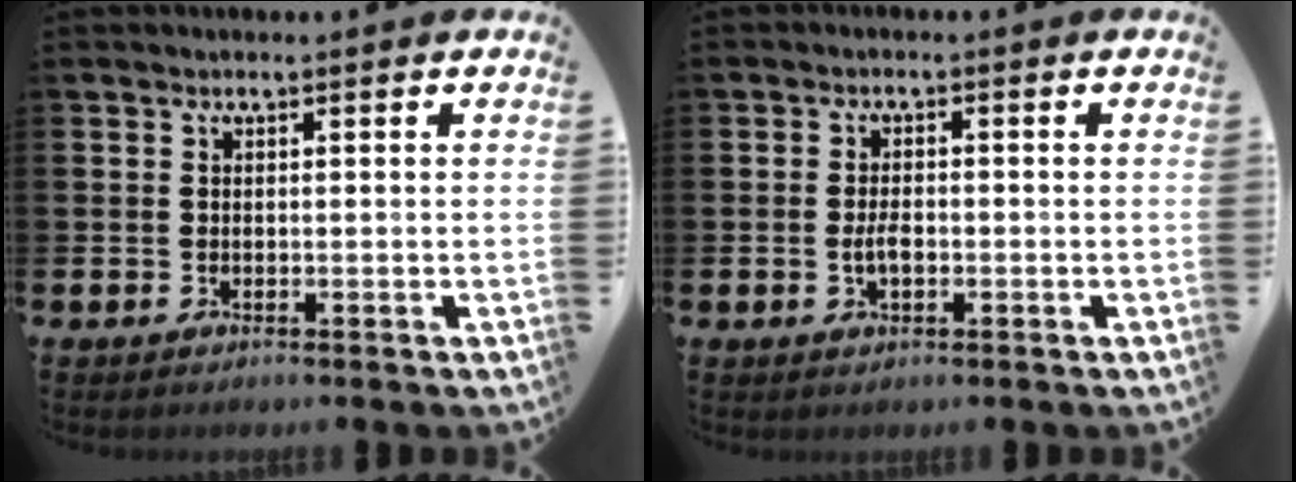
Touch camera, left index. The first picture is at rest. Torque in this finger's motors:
{"motor_torque": [0.18, -0.05, 0.10, 0.07]}